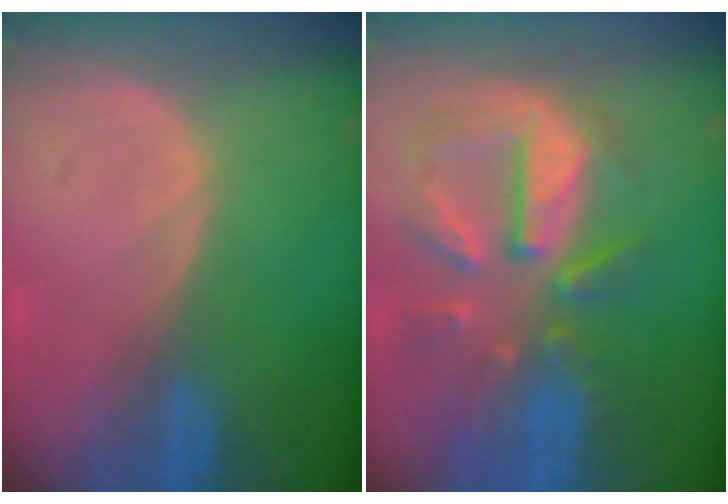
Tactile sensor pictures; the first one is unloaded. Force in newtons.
{"total": 10.7, "press": 9.5, "slide": 5.0}